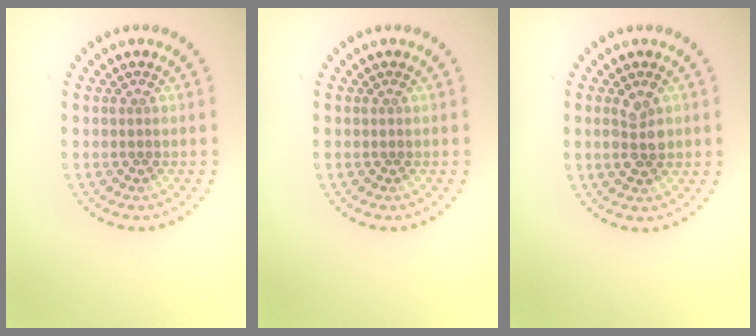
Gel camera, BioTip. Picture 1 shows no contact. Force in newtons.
{"total": 0.0}
{"total": 2.6, "press": 2.6, "slide": 0.1}